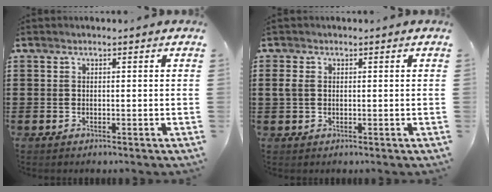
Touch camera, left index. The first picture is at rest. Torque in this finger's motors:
{"motor_torque": [0.61, -0.76, 0.24, 0.05]}